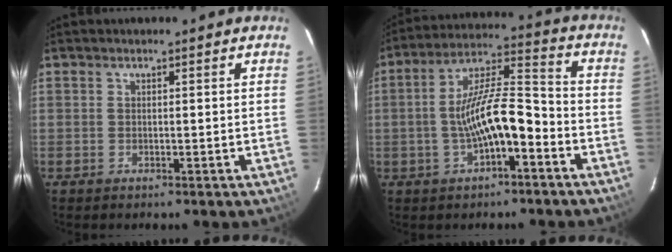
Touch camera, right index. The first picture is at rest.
{"total": 11.7, "force": [-4.1, 3.3, 10.5], "torque": [-0.195, 0.018, -0.068]}